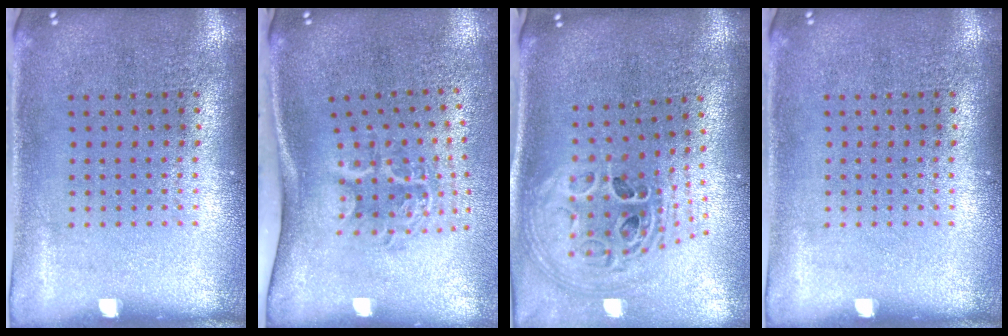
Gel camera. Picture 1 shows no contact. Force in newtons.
{"total": 2.1, "press": 1.4, "slide": 1.6}
{"total": 2.1, "press": 1.6, "slide": 1.3}
{"total": 0.0}